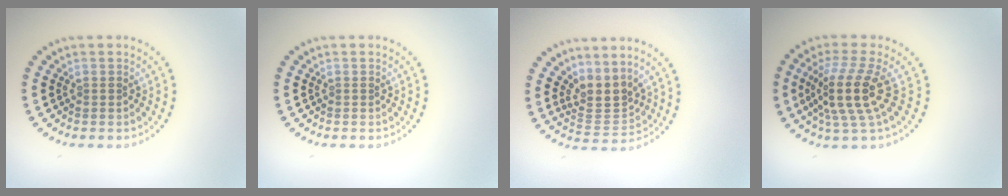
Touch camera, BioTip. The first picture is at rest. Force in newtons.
{"total": 0.0}
{"total": 3.1, "press": 2.2, "slide": 2.2}
{"total": 4.8, "press": 3.6, "slide": 3.1}